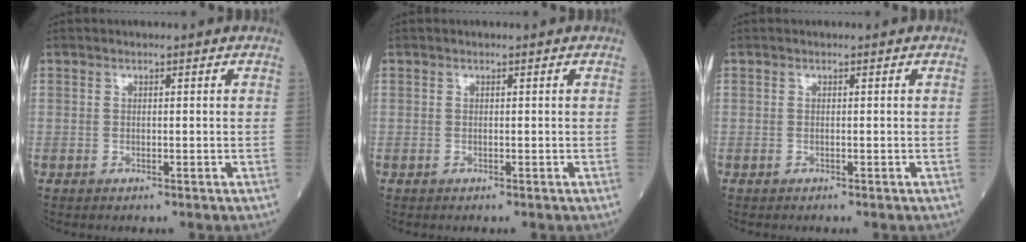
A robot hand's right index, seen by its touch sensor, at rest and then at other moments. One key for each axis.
{"total": 0.0}
{"total": 0.0}